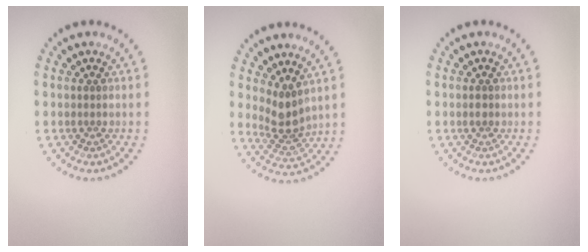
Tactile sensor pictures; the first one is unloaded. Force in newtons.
{"total": 2.9, "press": 2.3, "slide": 1.8}
{"total": 0.7, "press": 0.7, "slide": 0.1}